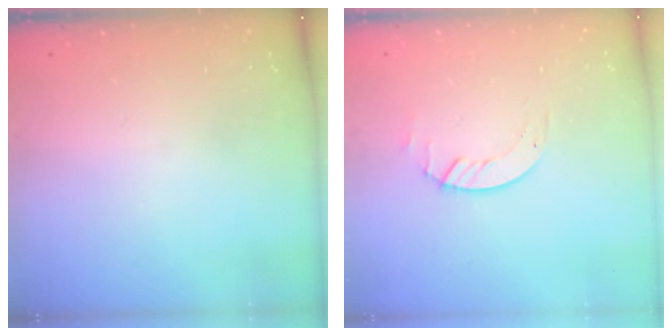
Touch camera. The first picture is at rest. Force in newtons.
{"total": 2.0, "press": 2.0, "slide": 0.2}